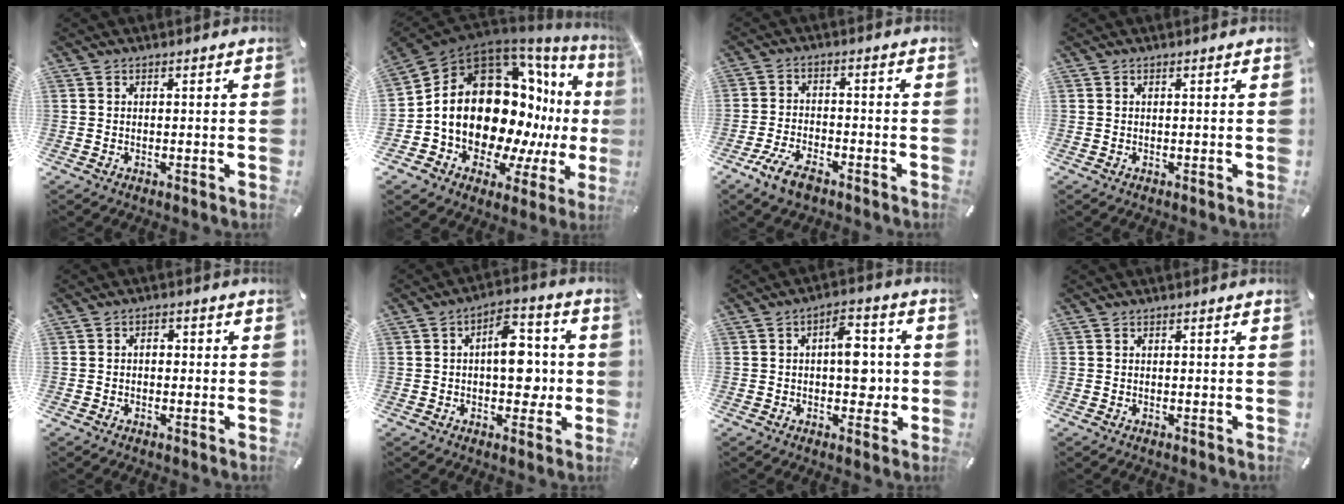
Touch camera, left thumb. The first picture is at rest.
{"total": 25.5, "force": [2.1, 17.8, 18.2], "torque": [-0.323, -0.065, 0.074]}
{"total": 7.3, "force": [-4.6, 3.5, 4.4], "torque": [-0.098, 0.015, -0.087]}
{"total": 0.0}
{"total": 2.2, "force": [-0.5, 1.6, 1.5], "torque": [-0.029, 0.010, -0.013]}
{"total": 11.4, "force": [-0.2, 7.0, 9.0], "torque": [-0.101, 0.004, -0.006]}
{"total": 9.4, "force": [0.0, 5.7, 7.4], "torque": [-0.076, -0.001, -0.007]}
{"total": 0.0}